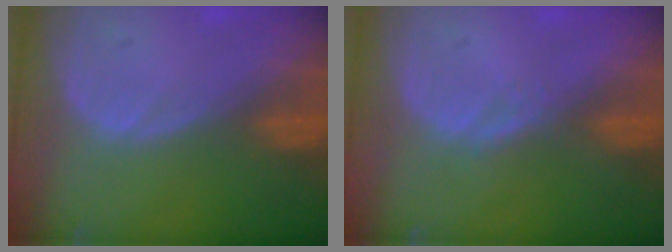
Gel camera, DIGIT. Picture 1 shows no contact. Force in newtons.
{"total": 1.2, "press": 1.0, "slide": 0.7}